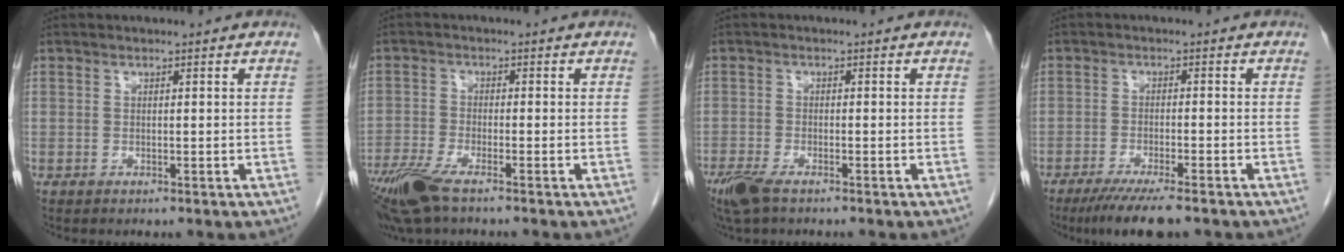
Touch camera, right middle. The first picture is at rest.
{"total": 8.0, "force": [-5.9, 1.4, 5.3], "torque": [-0.110, -0.018, -0.112]}
{"total": 4.9, "force": [-3.6, 1.3, 3.2], "torque": [-0.069, -0.012, -0.065]}
{"total": 7.9, "force": [-6.0, 0.8, 5.1], "torque": [-0.077, -0.017, -0.093]}